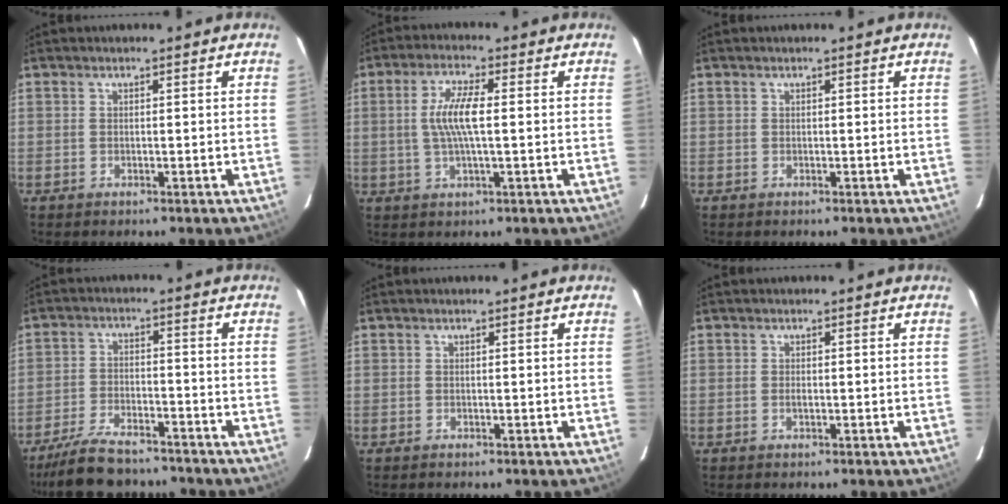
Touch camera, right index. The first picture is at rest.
{"total": 7.2, "force": [0.3, 1.4, 7.1], "torque": [-0.136, 0.003, 0.007]}
{"total": 0.0}
{"total": 13.0, "force": [-11.1, 4.2, 5.4], "torque": [-0.128, -0.005, -0.179]}
{"total": 0.0}
{"total": 0.7, "force": [-0.2, 0.3, 0.6], "torque": [-0.010, -0.001, -0.004]}